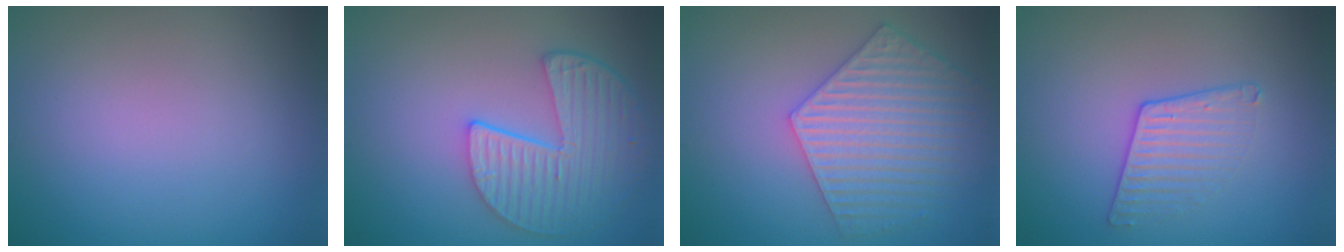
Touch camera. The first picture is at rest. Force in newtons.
{"total": 5.3, "press": 4.4, "slide": 3.0}
{"total": 5.9, "press": 5.1, "slide": 3.0}
{"total": 2.0, "press": 1.5, "slide": 1.3}